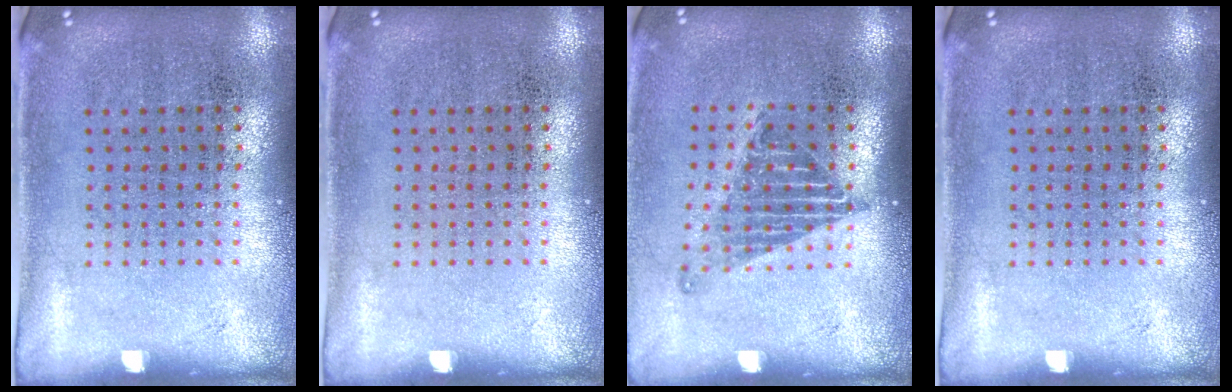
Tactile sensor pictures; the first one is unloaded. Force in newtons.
{"total": 0.0}
{"total": 1.3, "press": 1.1, "slide": 0.8}
{"total": 0.0}